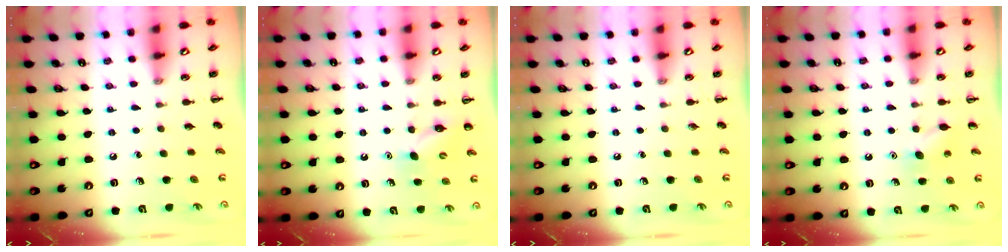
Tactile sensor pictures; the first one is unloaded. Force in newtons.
{"total": 4.1, "press": 3.9, "slide": 1.2}
{"total": 0.0}
{"total": 4.6, "press": 4.5, "slide": 1.2}